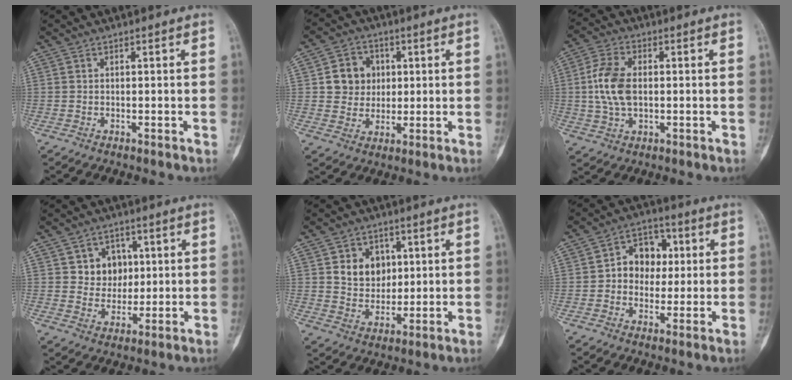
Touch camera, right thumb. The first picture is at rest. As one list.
[{"total": 8.1, "force": [1.5, 7.4, 3.1], "torque": [-0.009, 0.001, 0.025]}, {"total": 9.4, "force": [0.5, 5.7, 7.4], "torque": [-0.151, 0.010, 0.011]}, {"total": 7.4, "force": [2.0, 6.5, 2.8], "torque": [-0.001, -0.004, 0.034]}, {"total": 8.4, "force": [2.4, 6.8, 4.3], "torque": [-0.029, -0.010, 0.046]}, {"total": 9.2, "force": [0.9, 7.4, 5.5], "torque": [-0.035, 0.017, 0.006]}]